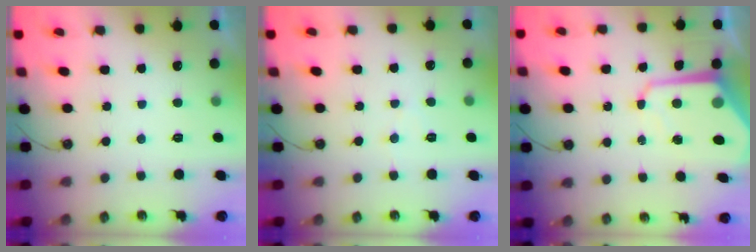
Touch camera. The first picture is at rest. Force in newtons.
{"total": 5.3, "press": 5.2, "slide": 0.7}
{"total": 10.3, "press": 10.2, "slide": 1.0}